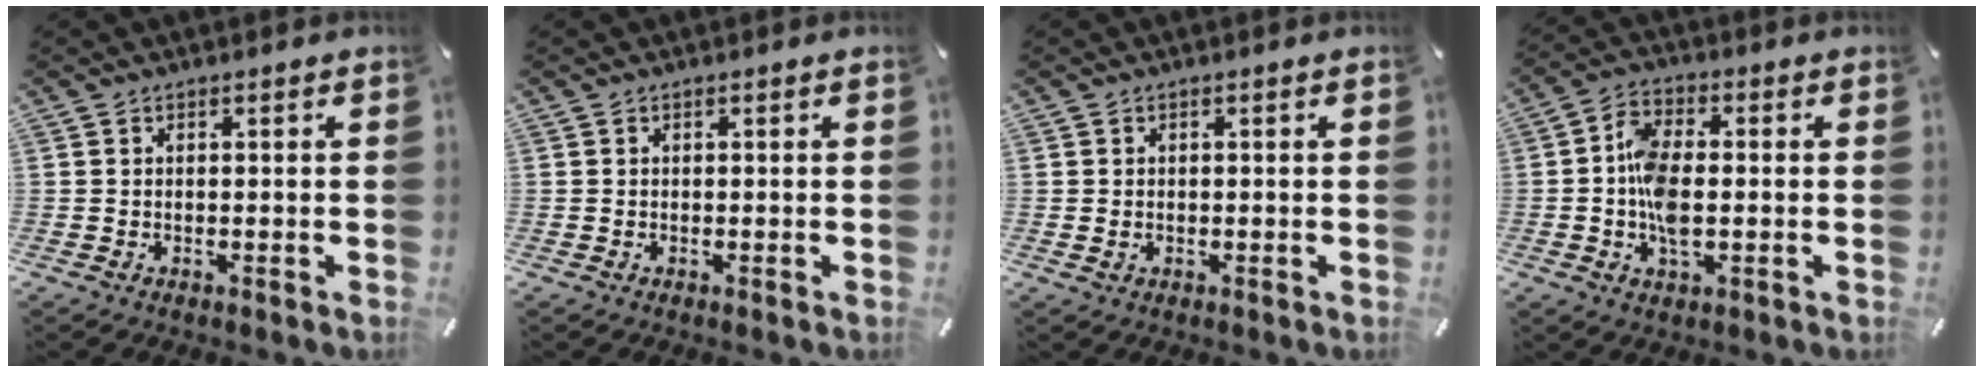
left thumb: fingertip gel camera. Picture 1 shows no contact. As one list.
[{"total": 0.0}, {"total": 0.9, "force": [0.0, 0.8, 0.5], "torque": [-0.011, 0.003, -0.001]}, {"total": 8.7, "force": [-0.9, 4.9, 7.2], "torque": [-0.141, 0.003, -0.018]}]